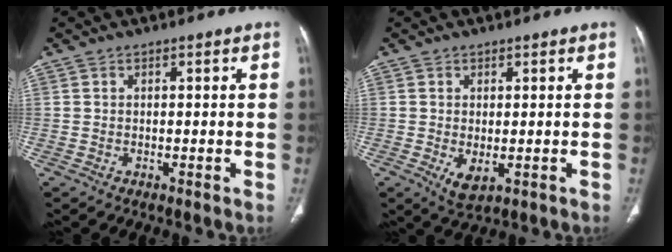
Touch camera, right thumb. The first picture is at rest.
{"total": 3.6, "force": [-0.7, 1.8, 3.0], "torque": [-0.051, -0.011, 0.000]}